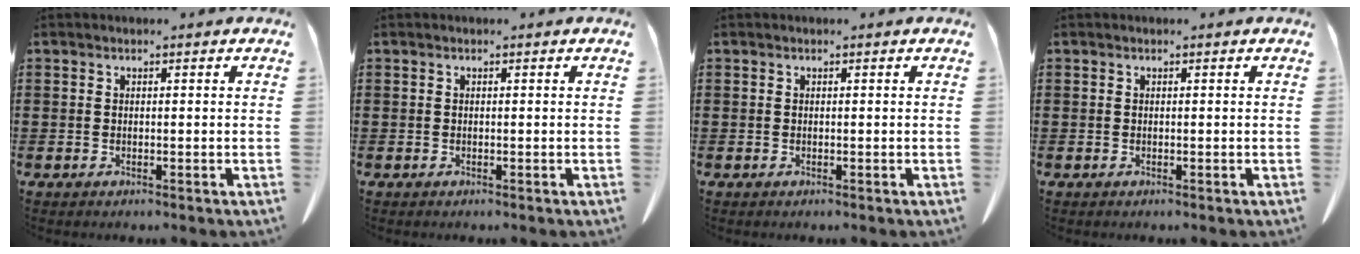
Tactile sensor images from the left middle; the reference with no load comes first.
{"total": 0.0}
{"total": 0.0}
{"total": 0.0}